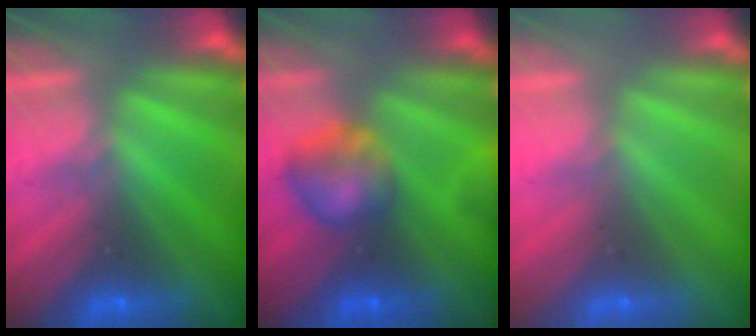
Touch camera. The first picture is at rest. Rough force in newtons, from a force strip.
{"total": 8.7}
{"total": 2.6}